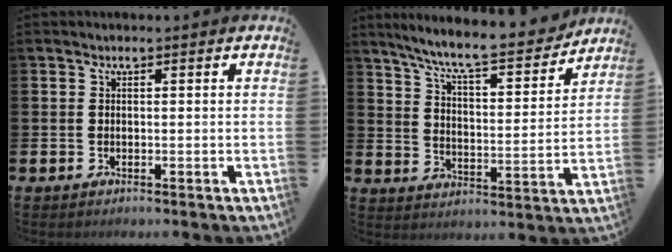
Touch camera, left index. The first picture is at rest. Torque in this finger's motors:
{"motor_torque": [0.92, -1.22, 0.66, 0.21]}